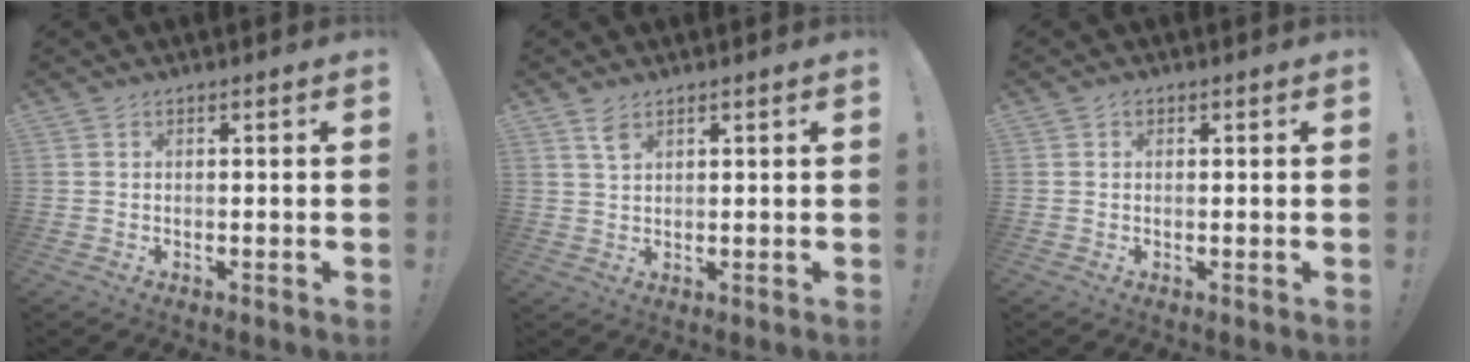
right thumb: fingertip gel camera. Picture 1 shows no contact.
{"total": 3.3, "force": [2.0, 1.4, 2.2], "torque": [-0.031, -0.010, 0.034]}
{"total": 0.8, "force": [0.4, 0.6, 0.2], "torque": [0.003, 0.002, 0.006]}